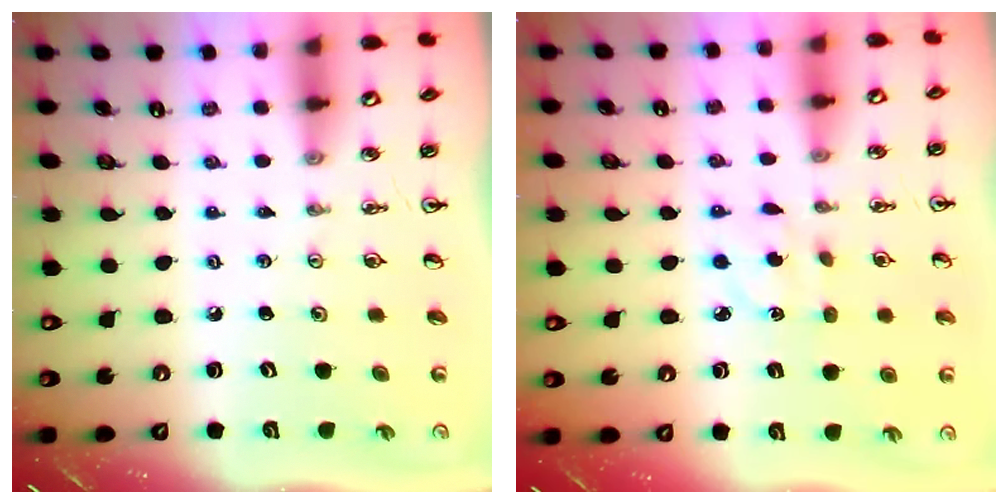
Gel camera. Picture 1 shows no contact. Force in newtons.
{"total": 3.6, "press": 3.5, "slide": 0.7}